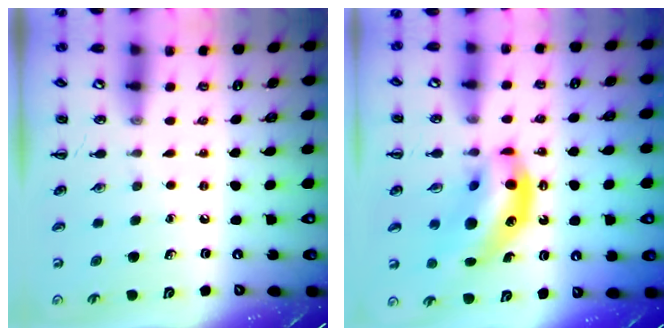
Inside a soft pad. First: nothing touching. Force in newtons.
{"total": 13.4, "press": 12.9, "slide": 3.5}